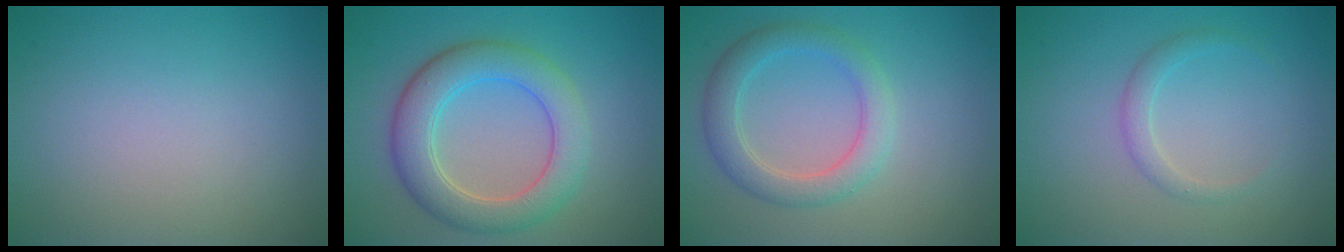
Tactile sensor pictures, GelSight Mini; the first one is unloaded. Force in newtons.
{"total": 5.0, "press": 5.0, "slide": 0.4}
{"total": 3.7, "press": 3.7, "slide": 0.3}
{"total": 1.5, "press": 1.5, "slide": 0.2}